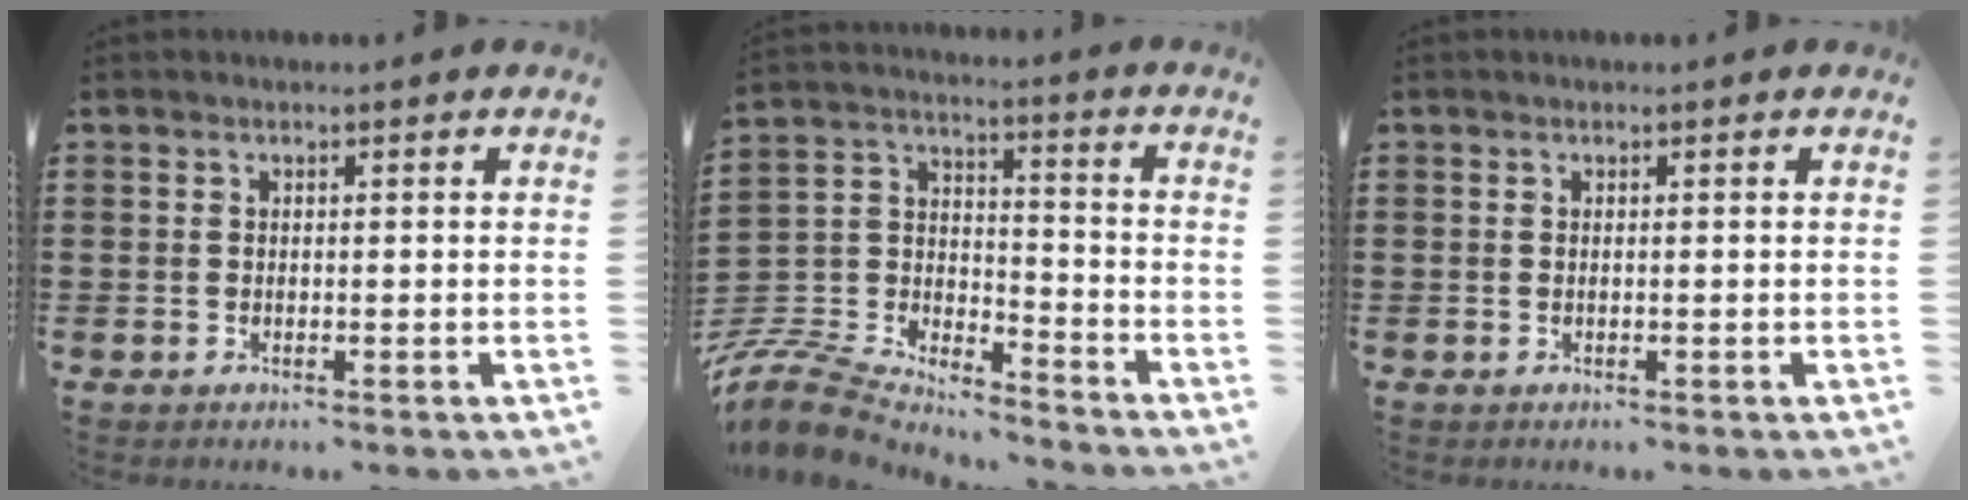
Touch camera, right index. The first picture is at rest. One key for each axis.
{"total": 8.1, "fx": -7.6, "fy": 2.0, "fz": 1.8, "tx": -0.075, "ty": -0.011, "tz": -0.163}
{"total": 0.0}